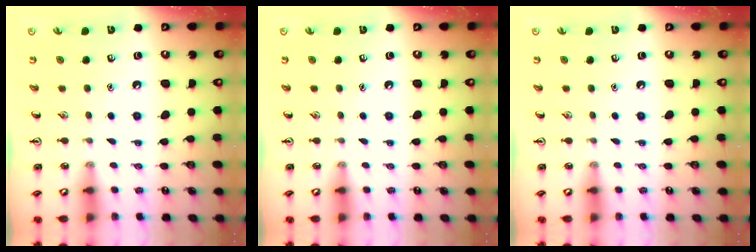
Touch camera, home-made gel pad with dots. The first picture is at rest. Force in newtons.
{"total": 0.0}
{"total": 0.0}